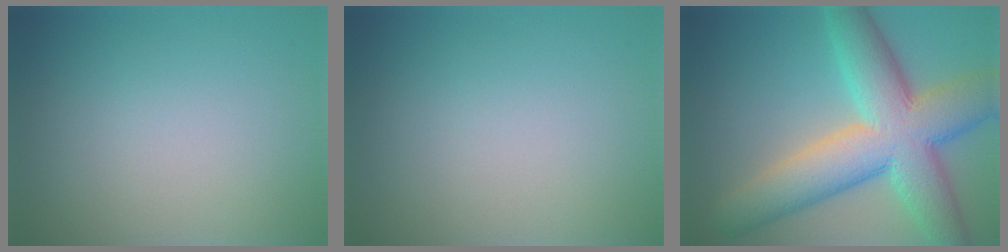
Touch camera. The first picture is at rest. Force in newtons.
{"total": 0.0}
{"total": 11.6, "press": 11.6, "slide": 0.5}